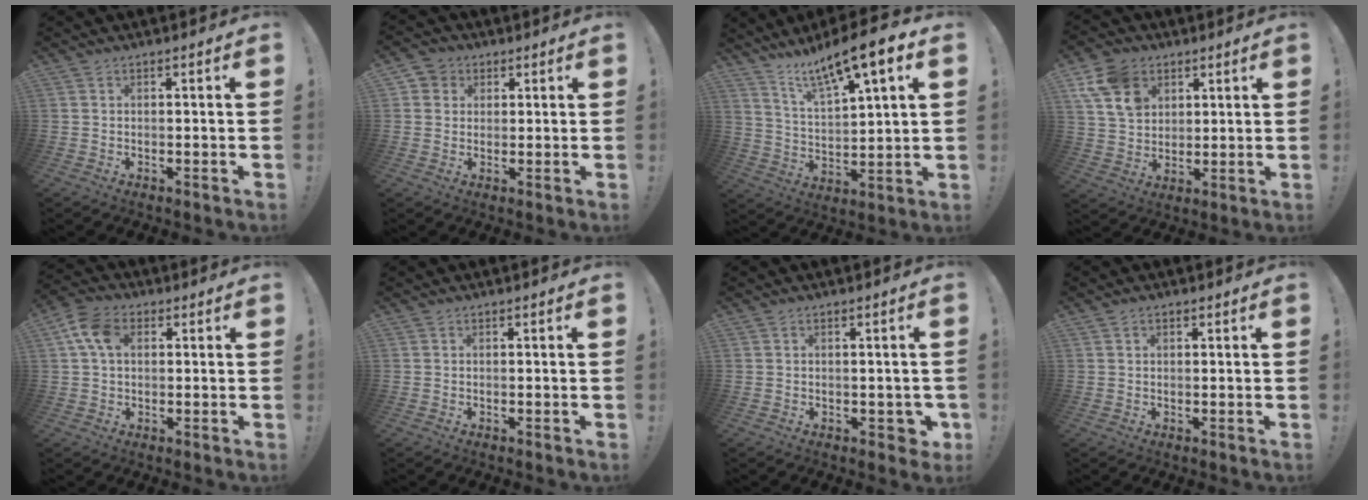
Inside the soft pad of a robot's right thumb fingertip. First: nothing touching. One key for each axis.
{"total": 4.5, "fx": 1.4, "fy": 4.2, "fz": 0.9, "tx": -0.016, "ty": -0.001, "tz": 0.027}
{"total": 12.2, "fx": 9.5, "fy": 1.6, "fz": 7.4, "tx": -0.132, "ty": -0.072, "tz": 0.154}
{"total": 13.9, "fx": 6.8, "fy": 10.3, "fz": 6.4, "tx": -0.112, "ty": -0.027, "tz": 0.135}
{"total": 9.2, "fx": 2.4, "fy": 6.2, "fz": 6.3, "tx": -0.121, "ty": 0.009, "tz": 0.045}
{"total": 0.0}
{"total": 3.7, "fx": -0.6, "fy": 2.9, "fz": 2.2, "tx": -0.020, "ty": 0.010, "tz": -0.006}
{"total": 0.9, "fx": 0.6, "fy": 0.6, "fz": 0.4, "tx": -0.002, "ty": 0.000, "tz": 0.010}